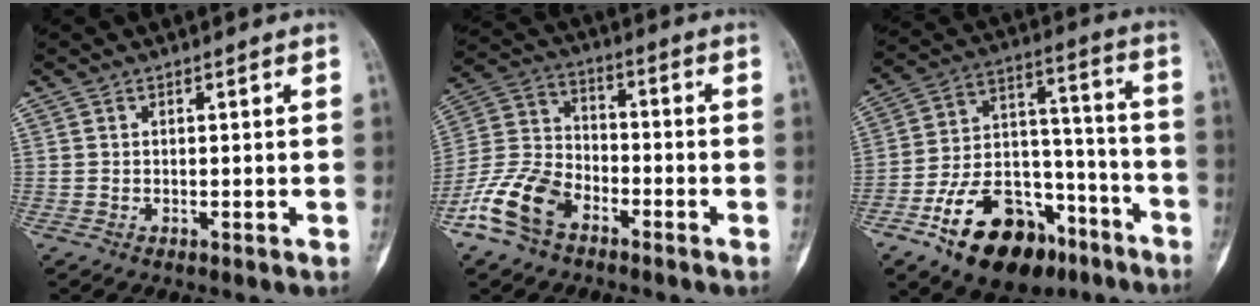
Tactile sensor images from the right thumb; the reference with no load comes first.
{"total": 12.2, "force": [-7.1, 7.3, 6.8], "torque": [-0.139, 0.039, -0.148]}
{"total": 22.1, "force": [-13.1, 12.7, 12.5], "torque": [-0.177, 0.090, -0.209]}